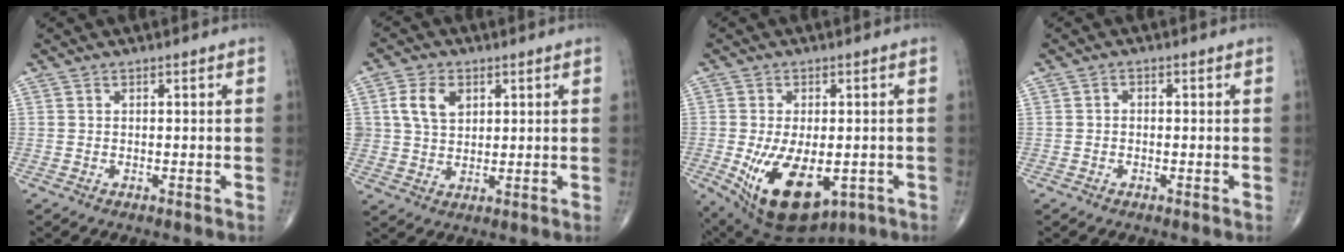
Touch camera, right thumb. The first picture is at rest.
{"total": 6.9, "force": [2.3, 4.9, 4.3], "torque": [-0.063, -0.005, 0.044]}
{"total": 15.9, "force": [-4.6, 8.7, 12.5], "torque": [-0.217, -0.010, -0.047]}
{"total": 1.0, "force": [-0.2, 0.8, 0.6], "torque": [-0.002, 0.005, -0.007]}